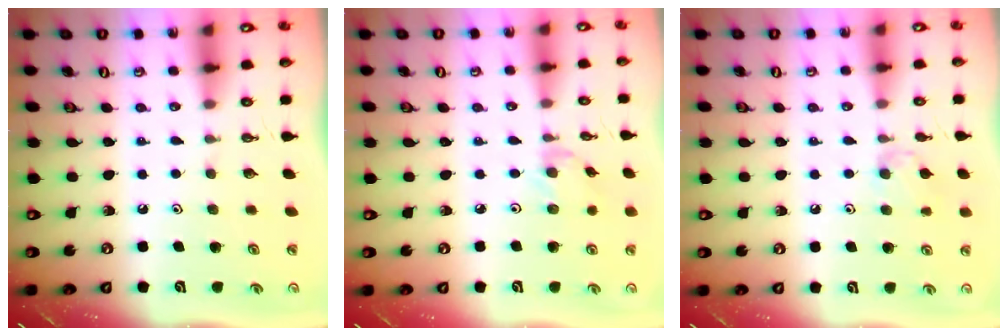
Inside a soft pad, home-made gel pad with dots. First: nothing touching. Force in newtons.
{"total": 2.6, "press": 2.6, "slide": 0.4}
{"total": 6.4, "press": 6.3, "slide": 0.8}